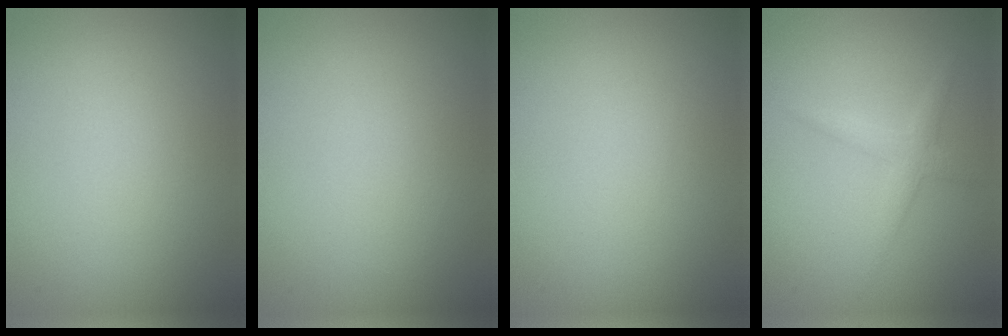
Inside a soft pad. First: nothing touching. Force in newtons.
{"total": 0.0}
{"total": 0.0}
{"total": 2.0, "press": 2.0, "slide": 0.1}